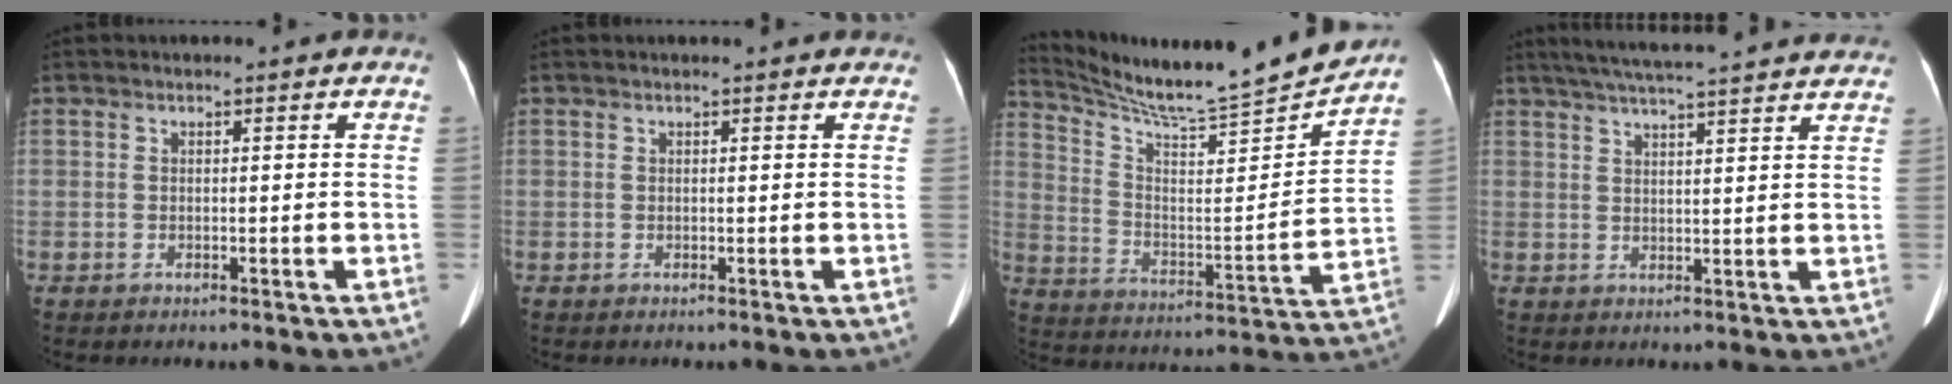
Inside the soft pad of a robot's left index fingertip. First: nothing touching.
{"total": 6.3, "force": [5.9, 0.6, 2.0], "torque": [-0.024, 0.025, 0.061]}
{"total": 18.3, "force": [17.2, -1.6, 6.0], "torque": [-0.116, -0.058, 0.269]}
{"total": 19.6, "force": [17.6, 0.8, 8.6], "torque": [-0.143, 0.025, 0.229]}